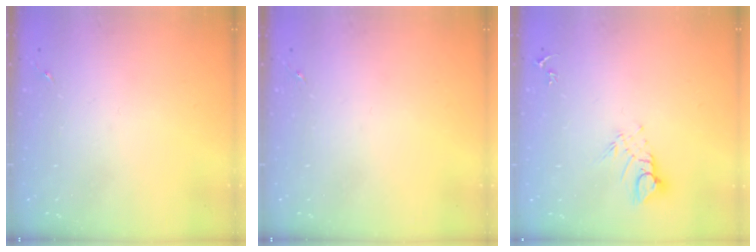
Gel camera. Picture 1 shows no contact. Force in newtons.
{"total": 0.0}
{"total": 6.2, "press": 6.2, "slide": 0.5}